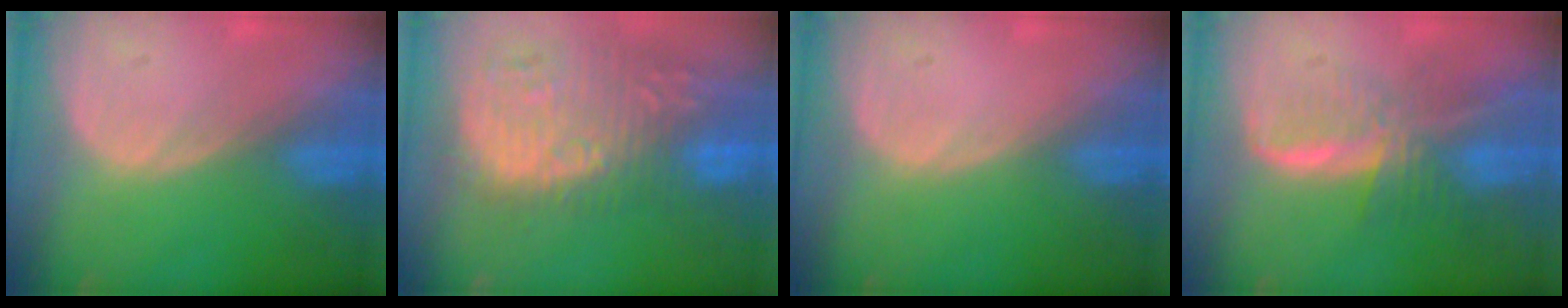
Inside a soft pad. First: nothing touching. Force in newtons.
{"total": 12.9, "press": 11.7, "slide": 5.4}
{"total": 0.0}
{"total": 8.2, "press": 7.0, "slide": 4.3}